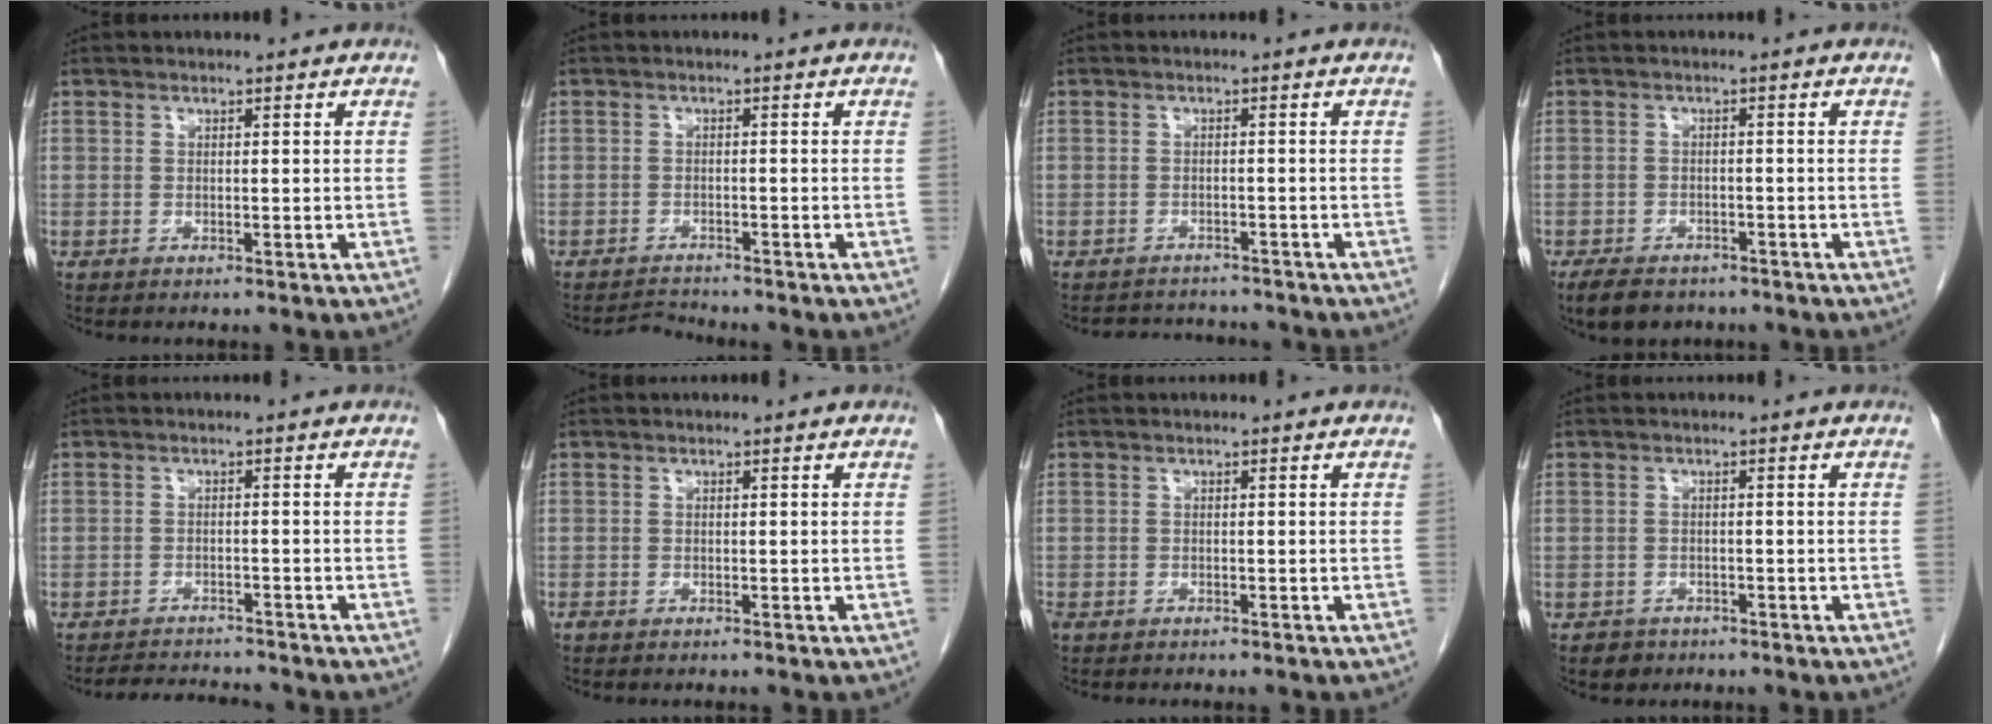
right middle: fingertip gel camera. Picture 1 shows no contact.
{"total": 2.0, "force": [-1.9, -0.5, -0.5], "torque": [0.006, -0.017, -0.030]}
{"total": 4.9, "force": [-4.8, 0.9, 0.3], "torque": [-0.003, 0.002, -0.068]}
{"total": 6.3, "force": [-4.9, 3.1, 2.6], "torque": [-0.042, -0.004, -0.068]}
{"total": 5.6, "force": [-5.5, 0.5, 0.9], "torque": [-0.015, -0.006, -0.085]}
{"total": 0.8, "force": [-0.7, 0.1, 0.3], "torque": [-0.011, -0.002, -0.012]}
{"total": 2.6, "force": [-2.1, 1.0, 1.0], "torque": [-0.020, -0.006, -0.027]}
{"total": 1.9, "force": [-1.3, 1.4, 0.2], "torque": [-0.010, 0.005, -0.017]}